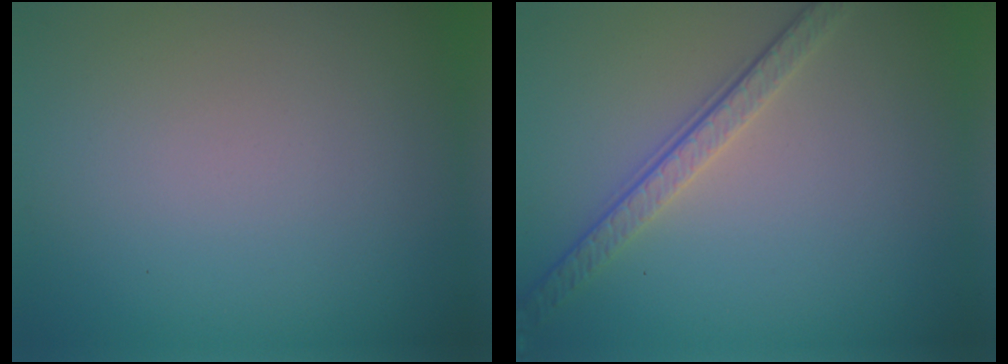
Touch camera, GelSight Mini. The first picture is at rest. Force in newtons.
{"total": 3.8, "press": 2.8, "slide": 2.6}